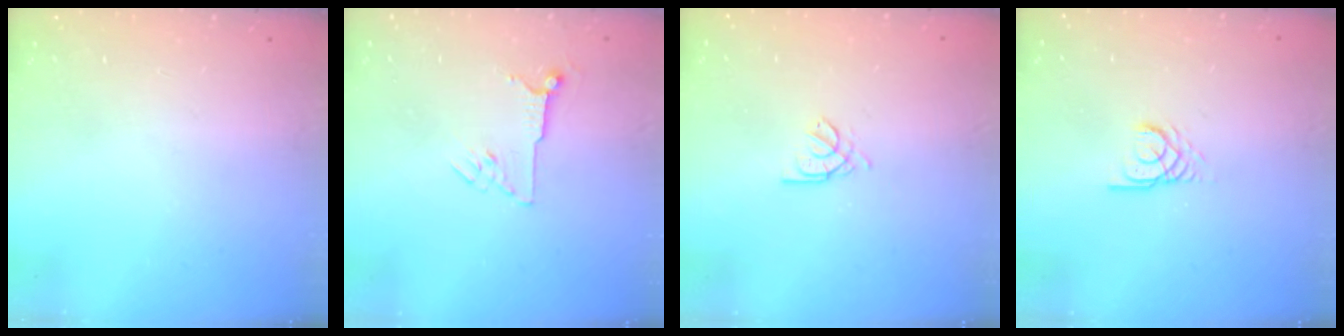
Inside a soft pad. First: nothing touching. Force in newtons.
{"total": 6.3, "press": 6.3, "slide": 0.5}
{"total": 2.2, "press": 2.2, "slide": 0.6}
{"total": 2.8, "press": 2.8, "slide": 0.1}